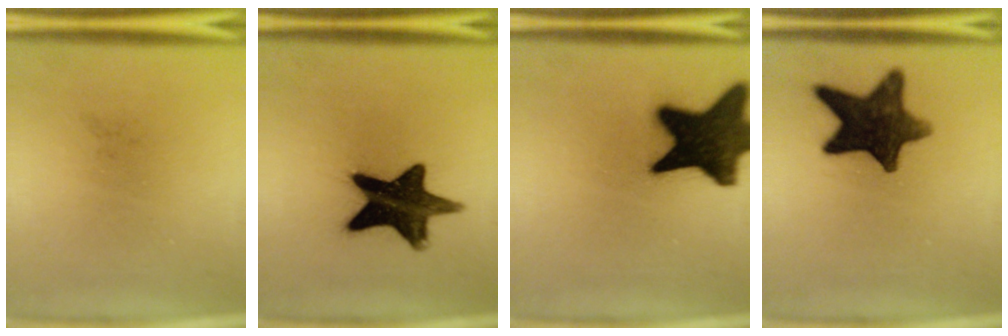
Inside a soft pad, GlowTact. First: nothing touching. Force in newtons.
{"total": 15.7}
{"total": 19.4}
{"total": 13.6}